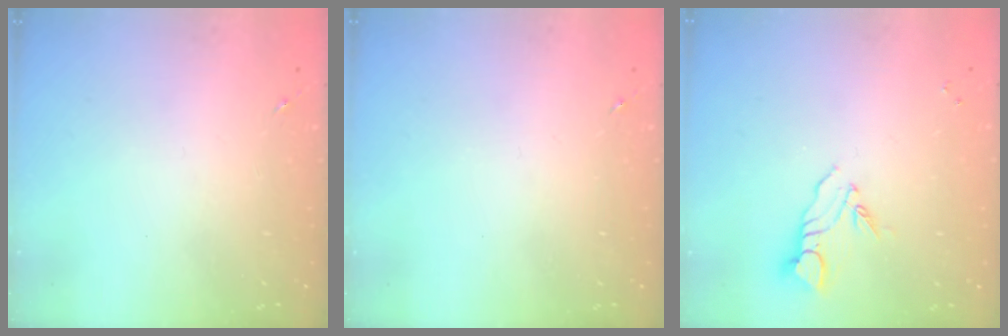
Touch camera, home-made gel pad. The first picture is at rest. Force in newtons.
{"total": 0.0}
{"total": 6.1, "press": 6.1, "slide": 0.5}